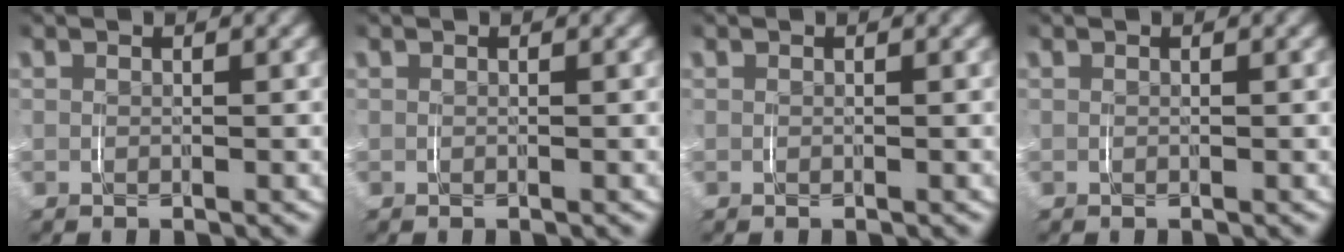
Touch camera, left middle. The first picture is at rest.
{"total": 0.0}
{"total": 0.0}
{"total": 0.0}